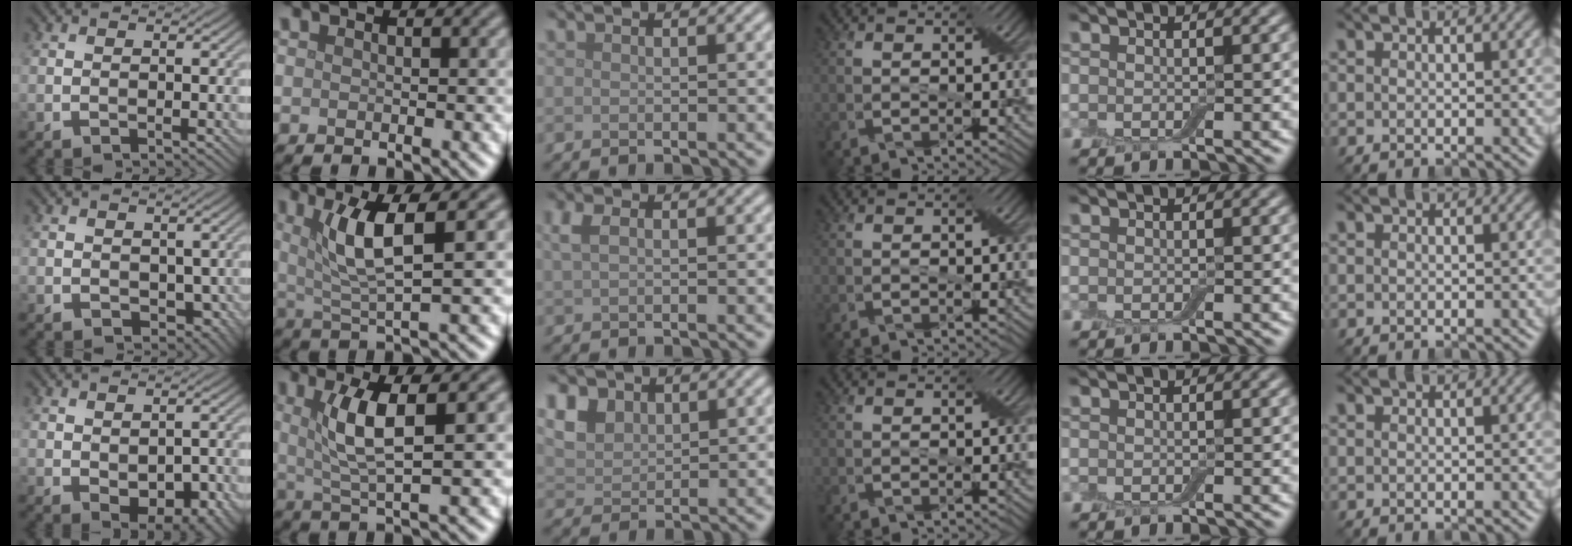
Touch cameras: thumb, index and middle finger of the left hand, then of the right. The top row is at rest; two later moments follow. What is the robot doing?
{"motion": "pour", "object": "bowl"}